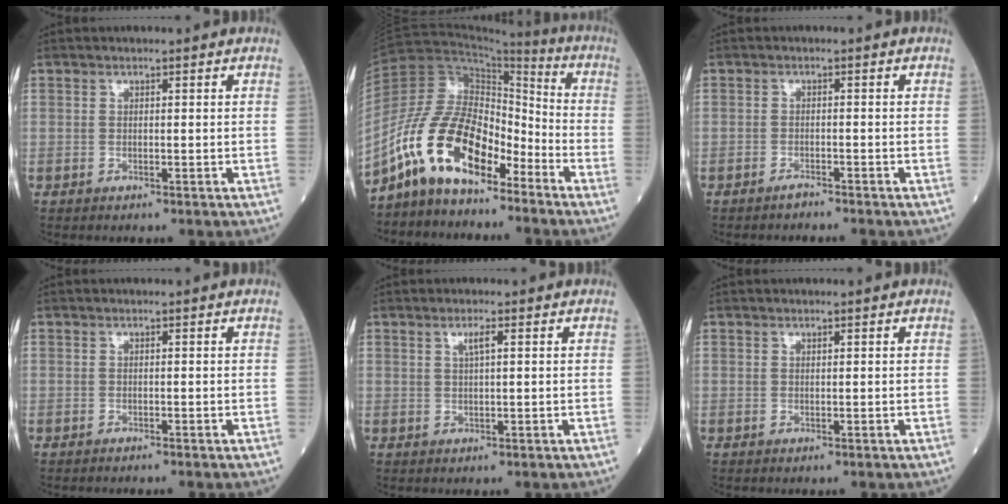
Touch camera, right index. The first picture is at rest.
{"total": 13.4, "force": [-9.0, 5.5, 8.2], "torque": [-0.174, 0.026, -0.170]}
{"total": 1.1, "force": [-1.1, 0.0, 0.1], "torque": [-0.002, -0.001, -0.017]}
{"total": 0.7, "force": [-0.7, 0.0, 0.2], "torque": [-0.001, 0.000, -0.011]}
{"total": 1.8, "force": [0.8, 0.0, 1.7], "torque": [-0.034, 0.001, 0.014]}
{"total": 0.0}